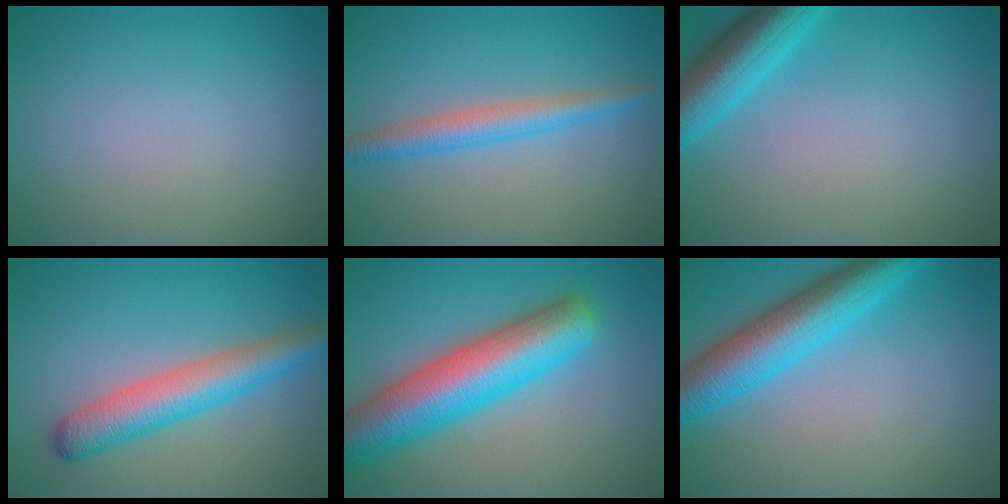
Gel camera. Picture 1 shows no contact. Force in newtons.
{"total": 3.2, "press": 3.2, "slide": 0.1}
{"total": 5.9, "press": 5.9, "slide": 0.4}
{"total": 5.5, "press": 5.5, "slide": 0.1}
{"total": 10.2, "press": 10.2, "slide": 0.3}
{"total": 7.6, "press": 7.6, "slide": 0.3}